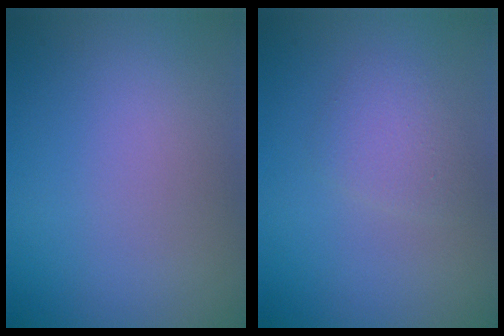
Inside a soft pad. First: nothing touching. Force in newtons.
{"total": 1.9, "press": 1.9, "slide": 0.1}